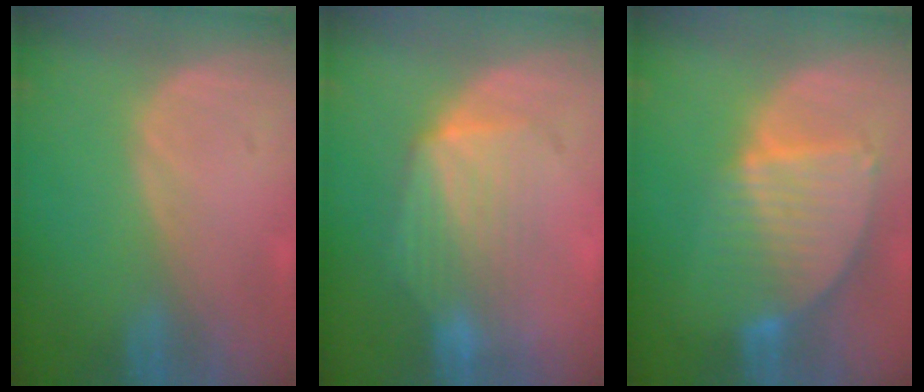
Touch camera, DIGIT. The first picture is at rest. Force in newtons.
{"total": 7.3, "press": 6.9, "slide": 2.6}
{"total": 8.6, "press": 7.4, "slide": 4.3}